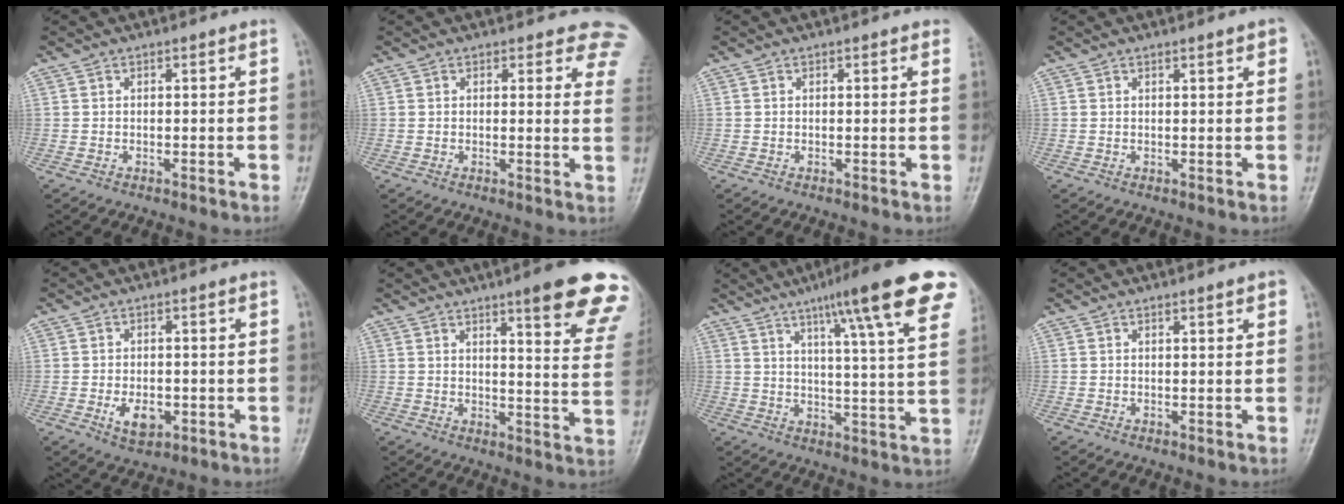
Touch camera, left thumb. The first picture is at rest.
{"total": 7.9, "force": [6.8, 3.1, 2.8], "torque": [0.019, -0.026, 0.043]}
{"total": 2.4, "force": [1.9, 0.6, 1.3], "torque": [-0.007, 0.002, 0.011]}
{"total": 1.6, "force": [1.1, 0.2, 1.2], "torque": [-0.016, -0.004, 0.013]}
{"total": 4.7, "force": [-1.3, 2.9, 3.5], "torque": [-0.053, -0.003, -0.013]}
{"total": 17.6, "force": [11.7, 2.3, 12.9], "torque": [-0.135, -0.053, 0.135]}
{"total": 20.8, "force": [12.0, 2.6, 16.7], "torque": [-0.219, -0.030, 0.152]}
{"total": 1.6, "force": [1.1, 0.2, 1.2], "torque": [-0.014, -0.003, 0.012]}